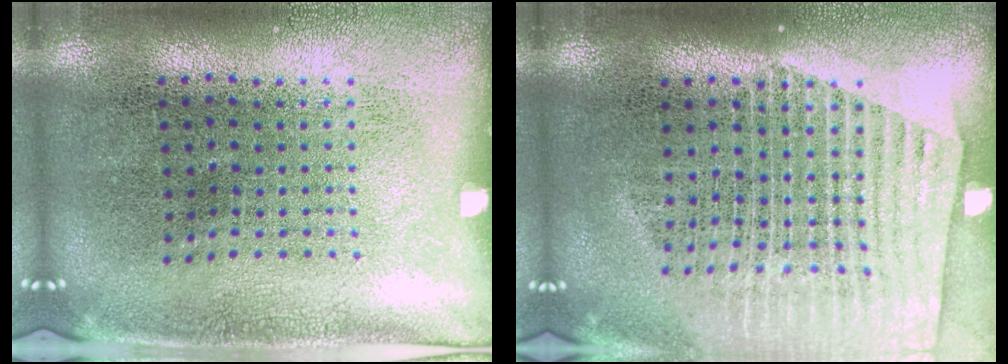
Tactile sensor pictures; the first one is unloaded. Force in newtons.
{"total": 1.6, "press": 1.5, "slide": 0.5}